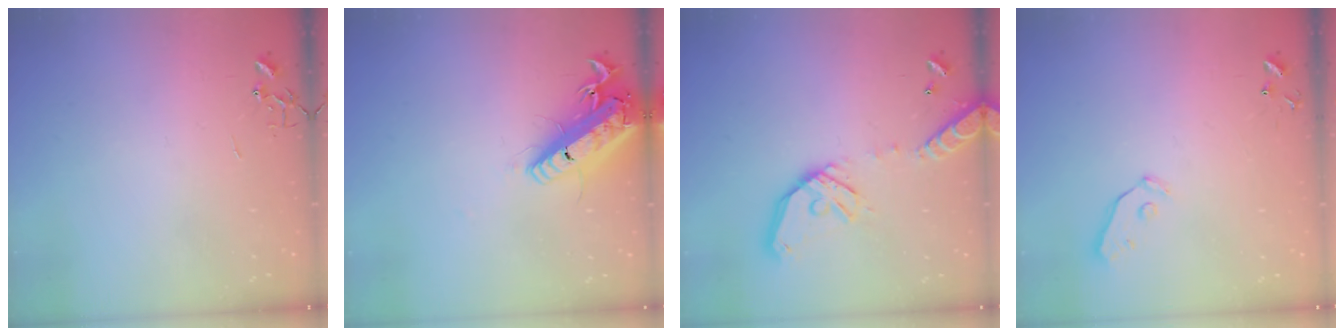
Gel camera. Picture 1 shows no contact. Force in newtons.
{"total": 19.5, "press": 19.2, "slide": 3.6}
{"total": 15.4, "press": 15.1, "slide": 2.8}
{"total": 3.7, "press": 3.6, "slide": 0.8}